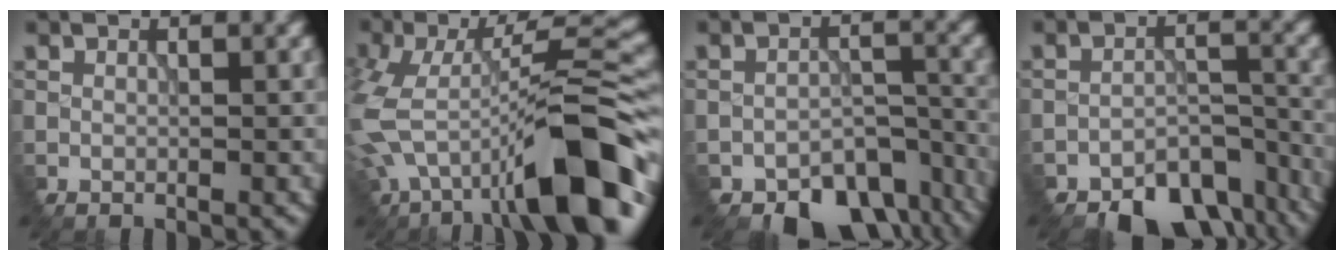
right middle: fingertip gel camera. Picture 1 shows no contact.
{"total": 12.1, "force": [-5.1, 3.8, 10.3], "torque": [-0.162, 0.005, -0.083]}
{"total": 8.9, "force": [-6.9, 4.3, 3.6], "torque": [-0.042, -0.027, -0.090]}
{"total": 8.9, "force": [-7.6, 3.4, 3.2], "torque": [-0.030, -0.016, -0.109]}